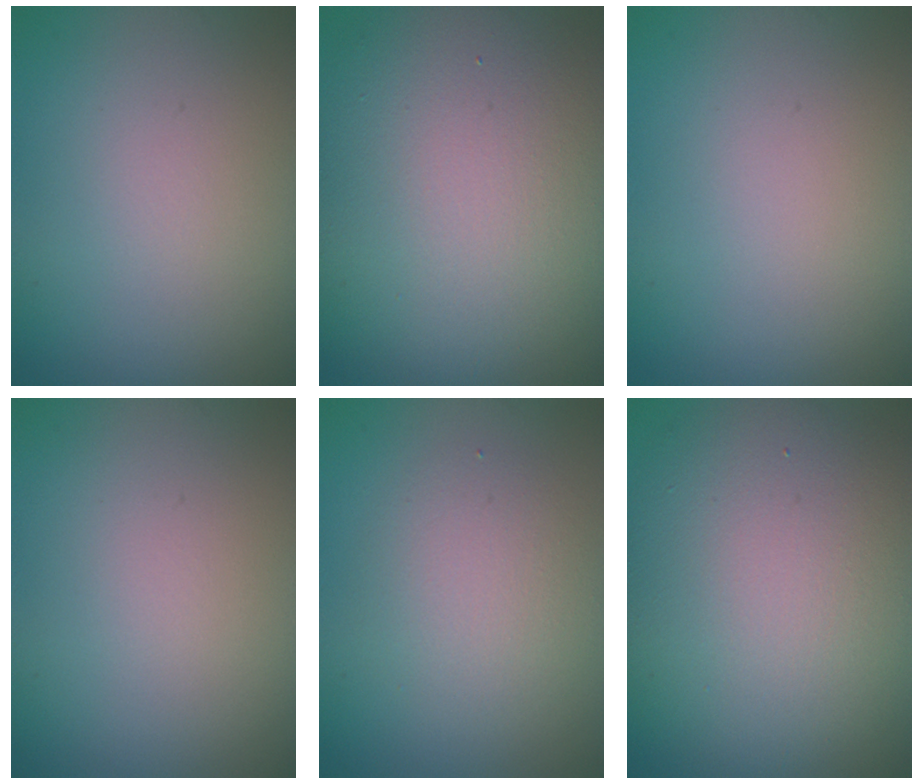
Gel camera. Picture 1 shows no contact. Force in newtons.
{"total": 14.6, "press": 14.6, "slide": 0.8}
{"total": 0.0}
{"total": 0.0}
{"total": 3.1, "press": 3.1, "slide": 0.1}
{"total": 12.4, "press": 12.4, "slide": 0.8}